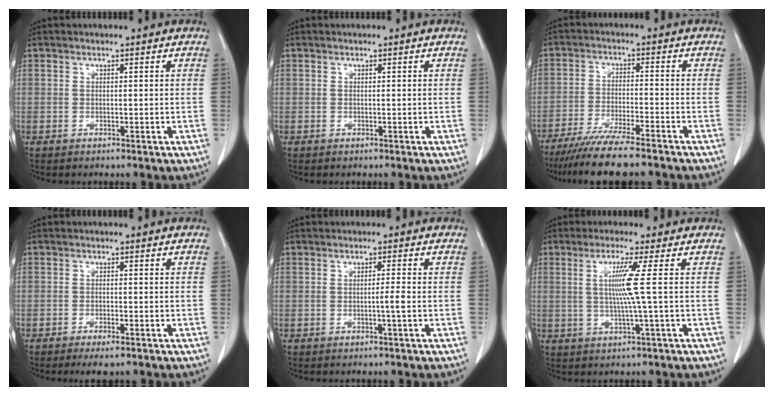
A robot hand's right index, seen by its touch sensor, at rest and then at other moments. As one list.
[{"total": 0.0}, {"total": 11.8, "force": [-9.9, 0.3, 6.4], "torque": [-0.096, -0.030, -0.158]}, {"total": 3.0, "force": [-2.1, 0.6, 2.0], "torque": [-0.031, -0.005, -0.028]}, {"total": 1.6, "force": [-0.4, -0.4, 1.5], "torque": [-0.026, -0.002, -0.008]}, {"total": 5.5, "force": [0.7, -1.8, 5.2], "torque": [-0.105, -0.005, 0.016]}]